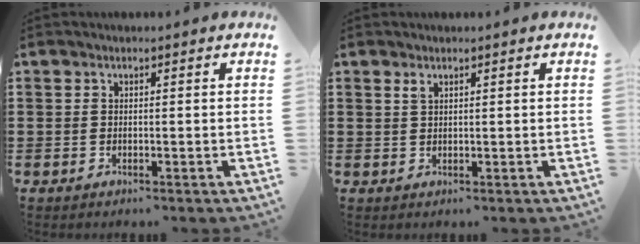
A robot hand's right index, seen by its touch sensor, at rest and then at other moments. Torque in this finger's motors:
{"motor_torque": [0.20, -0.16, 0.02, 0.03]}